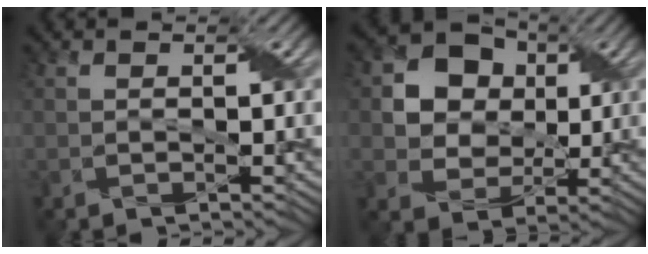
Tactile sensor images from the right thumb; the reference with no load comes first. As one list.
[{"total": 9.5, "force": [2.5, 7.9, 4.6], "torque": [-0.121, 0.014, 0.033]}]